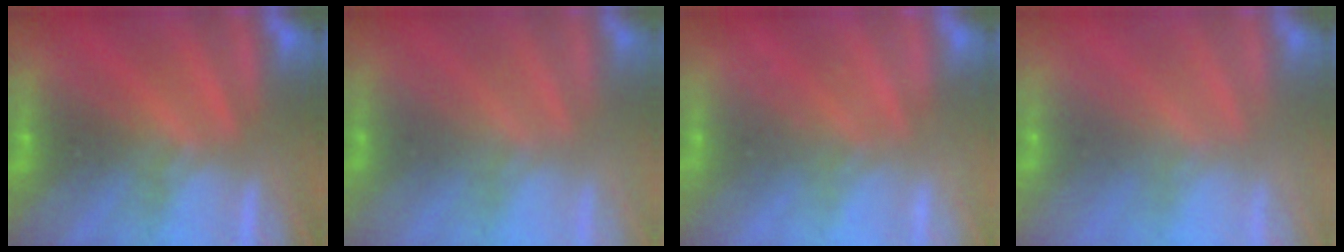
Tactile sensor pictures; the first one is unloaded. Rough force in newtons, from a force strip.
{"total": 2.4}
{"total": 2.3}
{"total": 9.6}